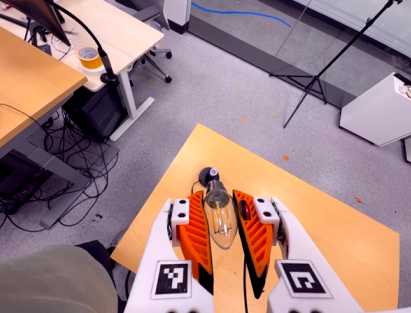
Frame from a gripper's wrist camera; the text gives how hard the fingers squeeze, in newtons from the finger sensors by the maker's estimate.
{"total": 19.5, "left": 21.0, "right": 18.1}